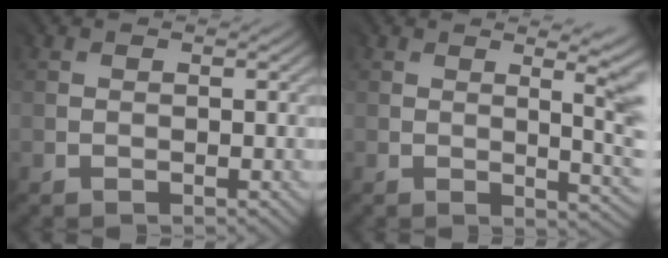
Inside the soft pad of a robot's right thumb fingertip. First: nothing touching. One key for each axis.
{"total": 7.0, "fx": 0.4, "fy": 2.7, "fz": 6.5, "tx": -0.054, "ty": 0.015, "tz": 0.003}